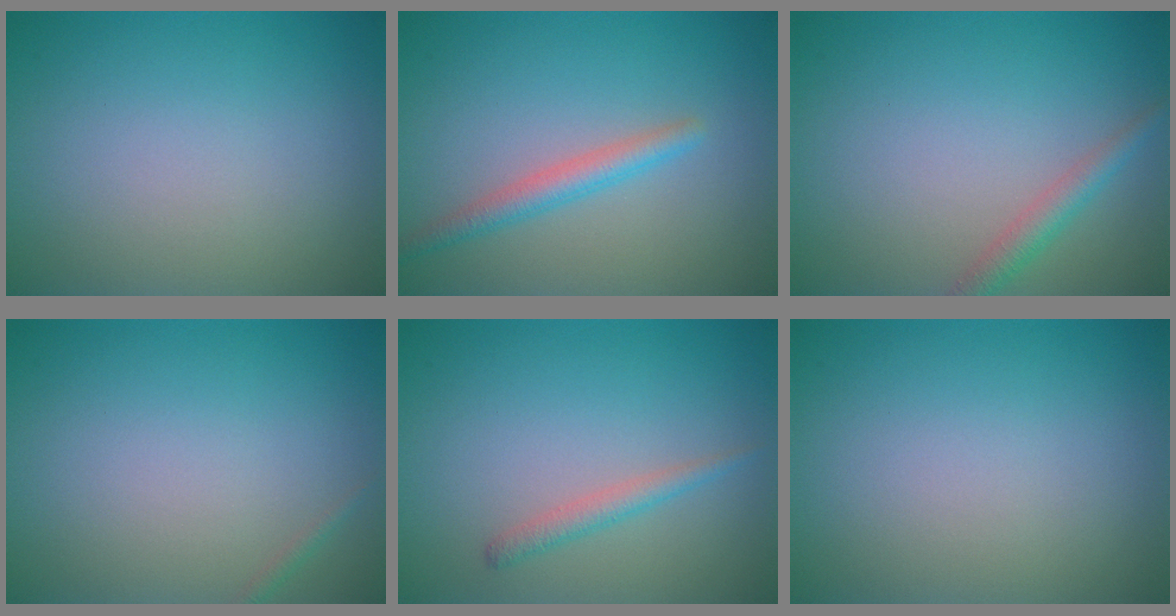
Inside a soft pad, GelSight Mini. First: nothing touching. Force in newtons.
{"total": 2.4, "press": 2.4, "slide": 0.1}
{"total": 2.0, "press": 2.0, "slide": 0.0}
{"total": 0.5, "press": 0.5, "slide": 0.0}
{"total": 1.5, "press": 1.5, "slide": 0.1}
{"total": 0.0}